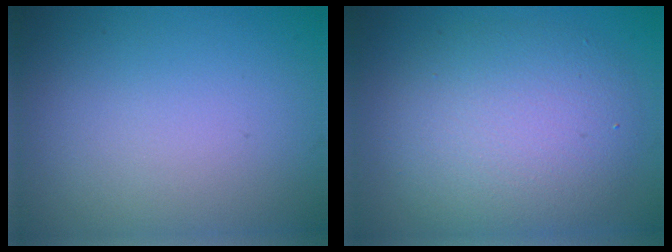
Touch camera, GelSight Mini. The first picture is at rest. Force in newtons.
{"total": 6.4, "press": 6.4, "slide": 0.2}